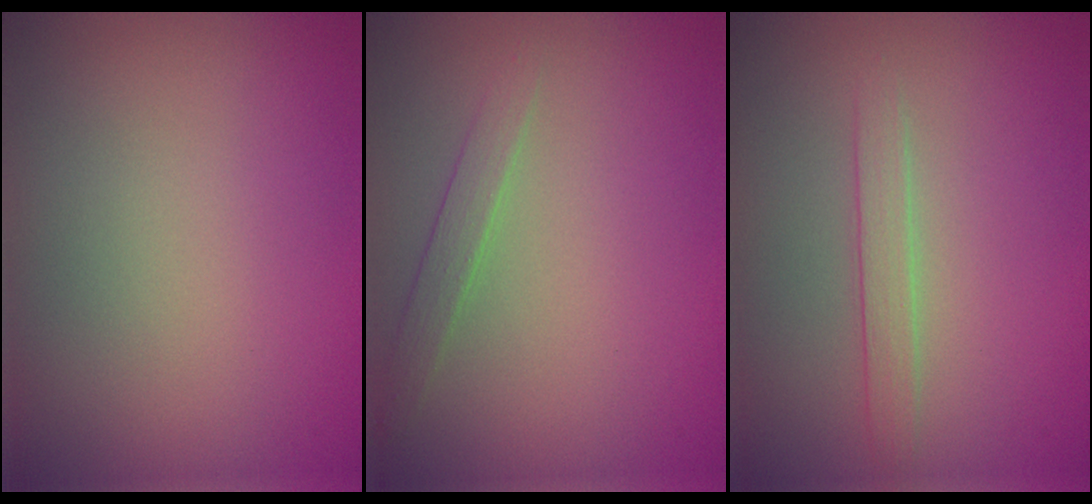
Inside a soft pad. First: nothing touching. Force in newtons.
{"total": 1.4, "press": 1.4, "slide": 0.1}
{"total": 1.6, "press": 1.6, "slide": 0.0}